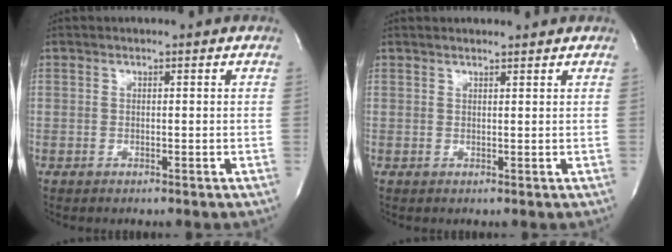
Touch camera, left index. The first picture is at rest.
{"total": 2.9, "force": [2.8, 0.3, 0.7], "torque": [-0.013, 0.014, 0.036]}